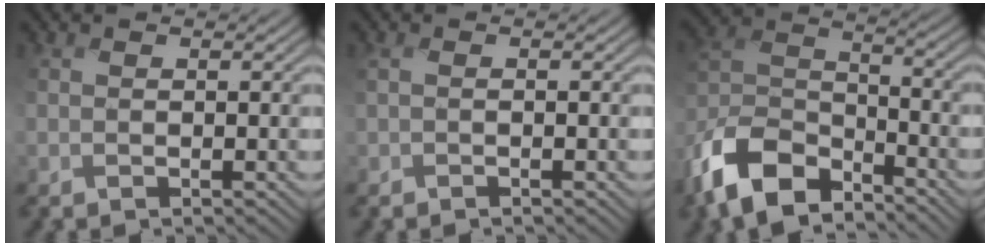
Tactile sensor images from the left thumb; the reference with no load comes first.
{"total": 1.2, "force": [-0.2, 0.4, 1.1], "torque": [-0.027, -0.002, -0.005]}
{"total": 12.3, "force": [-8.8, 5.5, 6.6], "torque": [-0.148, -0.007, -0.190]}